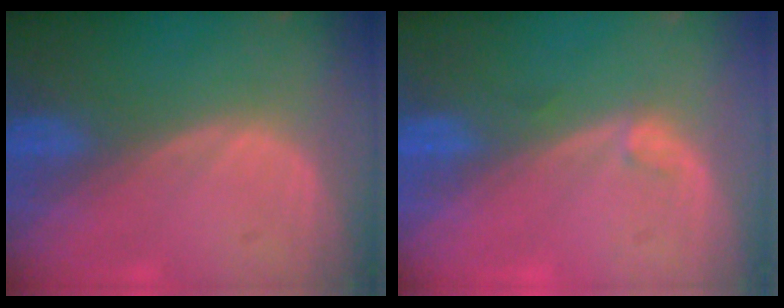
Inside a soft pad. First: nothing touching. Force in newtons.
{"total": 0.8, "press": 0.7, "slide": 0.1}